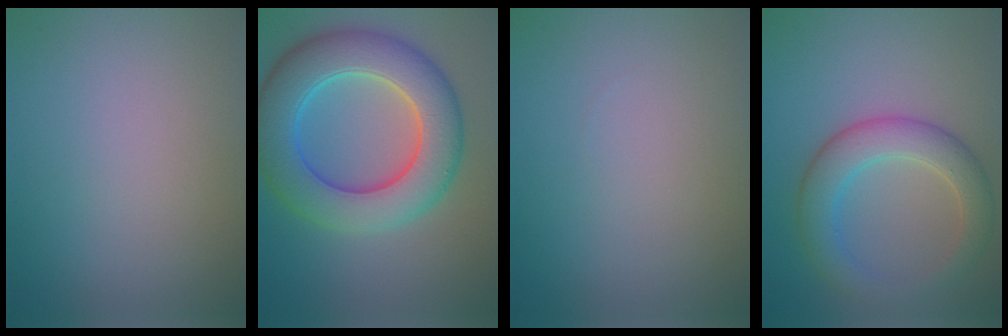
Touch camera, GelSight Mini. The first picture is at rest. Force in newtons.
{"total": 9.7, "press": 9.7, "slide": 0.6}
{"total": 0.0}
{"total": 4.8, "press": 4.8, "slide": 0.1}